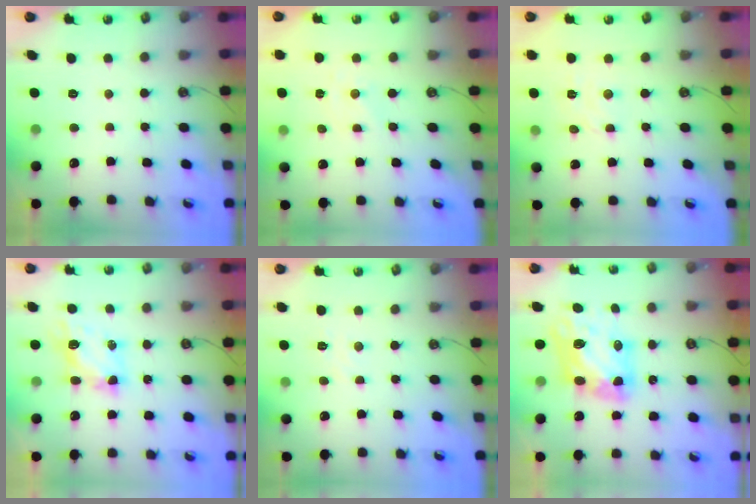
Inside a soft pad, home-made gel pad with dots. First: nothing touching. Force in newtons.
{"total": 0.0}
{"total": 2.8, "press": 2.8, "slide": 0.4}
{"total": 6.0, "press": 6.0, "slide": 0.3}
{"total": 4.8, "press": 4.8, "slide": 0.6}
{"total": 9.1, "press": 9.1, "slide": 1.0}